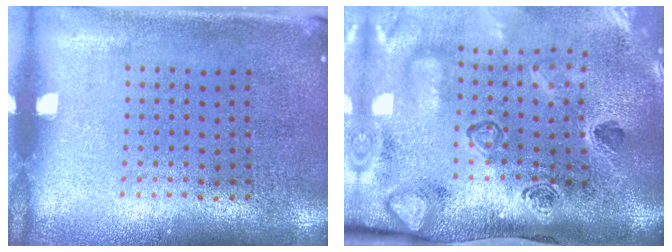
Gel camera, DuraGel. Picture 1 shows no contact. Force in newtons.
{"total": 4.5, "press": 3.2, "slide": 3.2}